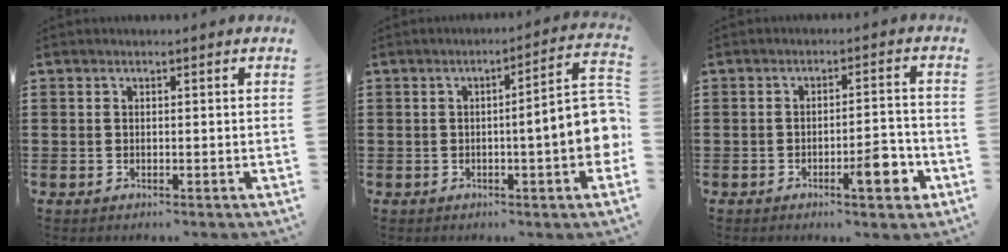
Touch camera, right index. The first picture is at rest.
{"total": 8.8, "force": [-1.1, 1.1, 8.7], "torque": [-0.120, -0.011, -0.021]}
{"total": 6.3, "force": [-3.0, 1.5, 5.3], "torque": [-0.064, -0.005, -0.049]}